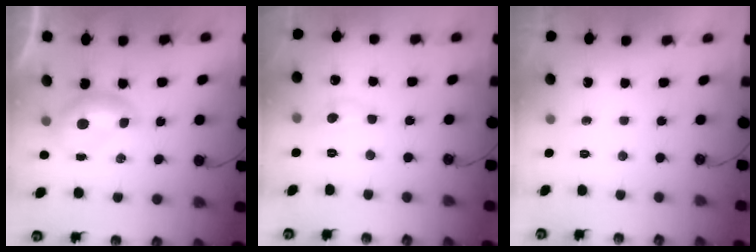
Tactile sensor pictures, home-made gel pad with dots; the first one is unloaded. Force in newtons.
{"total": 0.9, "press": 0.7, "slide": 0.5}
{"total": 0.0}